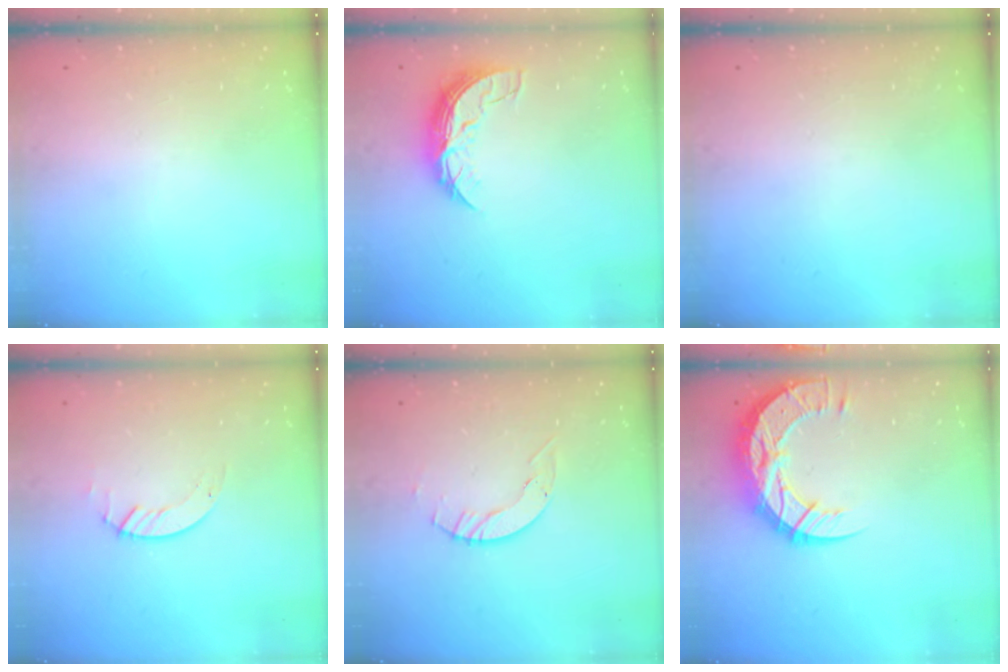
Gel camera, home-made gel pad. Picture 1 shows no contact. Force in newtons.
{"total": 8.0, "press": 8.0, "slide": 0.5}
{"total": 0.0}
{"total": 1.3, "press": 1.3, "slide": 0.2}
{"total": 4.0, "press": 4.0, "slide": 0.5}
{"total": 15.7, "press": 15.6, "slide": 1.2}